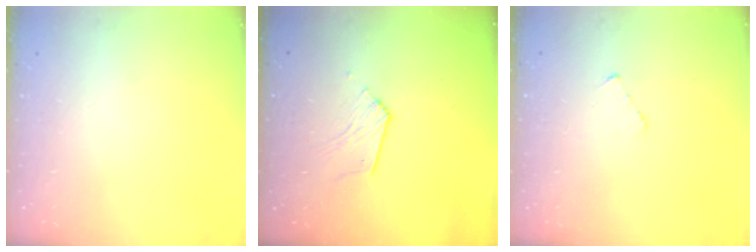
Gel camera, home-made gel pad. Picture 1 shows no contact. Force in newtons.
{"total": 7.0, "press": 7.0, "slide": 0.5}
{"total": 2.5, "press": 2.5, "slide": 0.3}